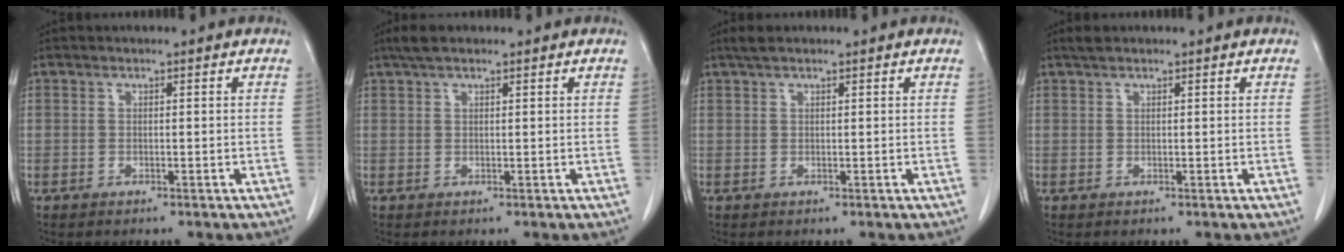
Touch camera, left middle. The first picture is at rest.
{"total": 3.3, "force": [2.4, 1.0, 2.0], "torque": [-0.045, 0.019, 0.045]}
{"total": 2.1, "force": [1.6, 0.4, 1.3], "torque": [-0.029, 0.017, 0.031]}
{"total": 1.6, "force": [1.3, 0.3, 0.8], "torque": [-0.021, 0.014, 0.025]}